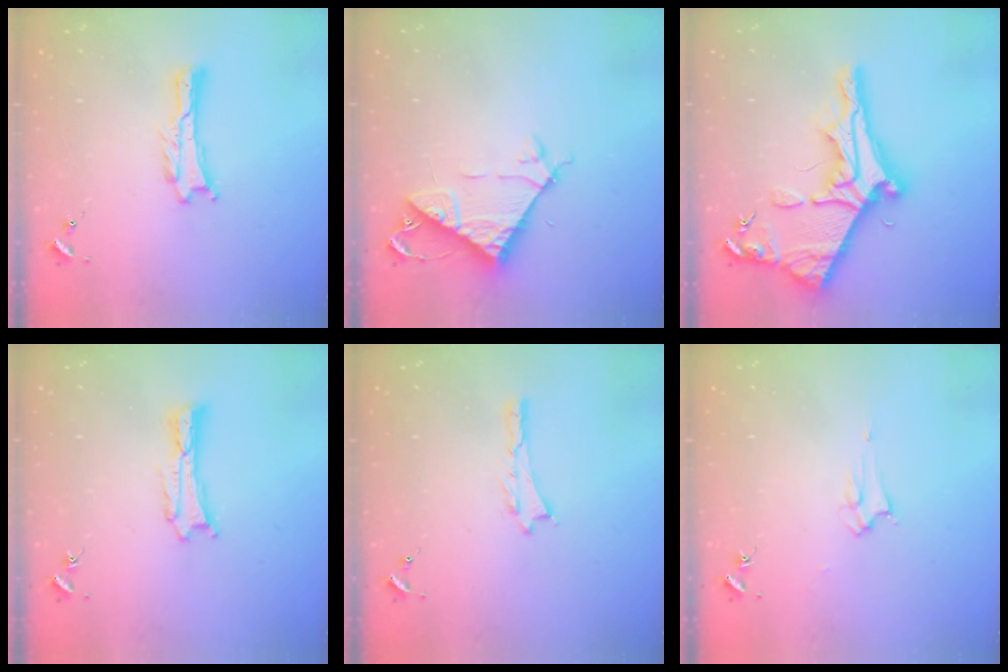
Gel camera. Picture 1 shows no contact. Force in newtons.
{"total": 7.6, "press": 7.6, "slide": 0.6}
{"total": 10.1, "press": 10.1, "slide": 1.0}
{"total": 0.5, "press": 0.5, "slide": 0.2}
{"total": 0.0}
{"total": 2.1, "press": 2.1, "slide": 0.2}